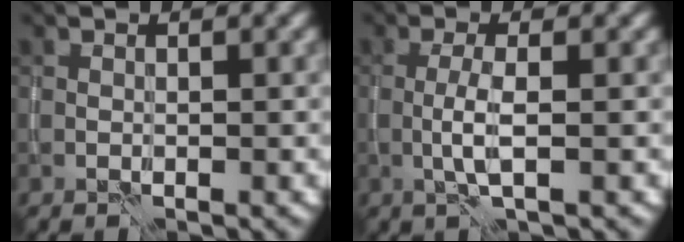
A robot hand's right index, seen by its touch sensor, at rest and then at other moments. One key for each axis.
{"total": 2.5, "fx": -0.5, "fy": 0.3, "fz": 2.4, "tx": -0.053, "ty": -0.001, "tz": -0.011}